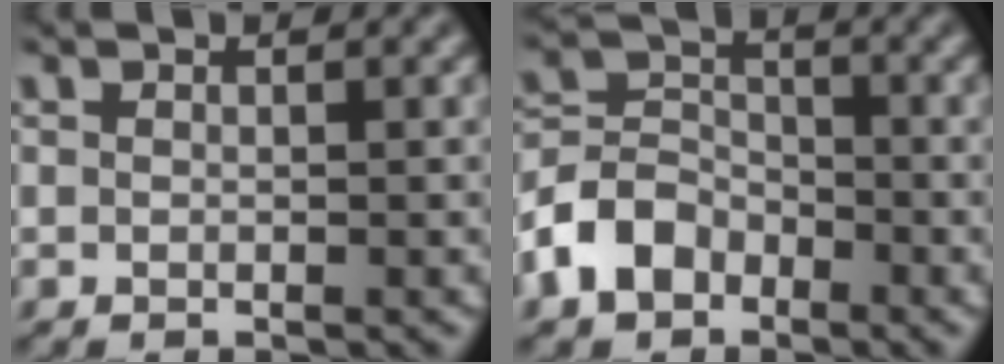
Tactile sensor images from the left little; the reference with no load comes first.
{"total": 4.8, "force": [-2.8, 3.4, 1.9], "torque": [-0.041, 0.005, -0.066]}